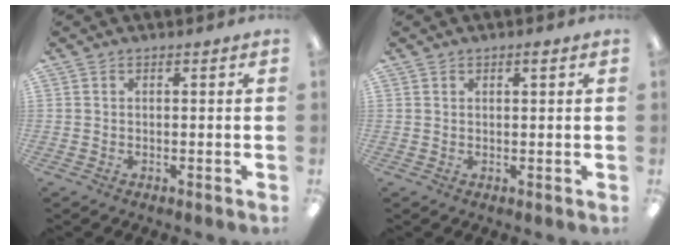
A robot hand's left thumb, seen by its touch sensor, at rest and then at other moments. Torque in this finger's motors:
{"motor_torque": [-0.13, 0.03, -0.21, 0.08, -0.01]}